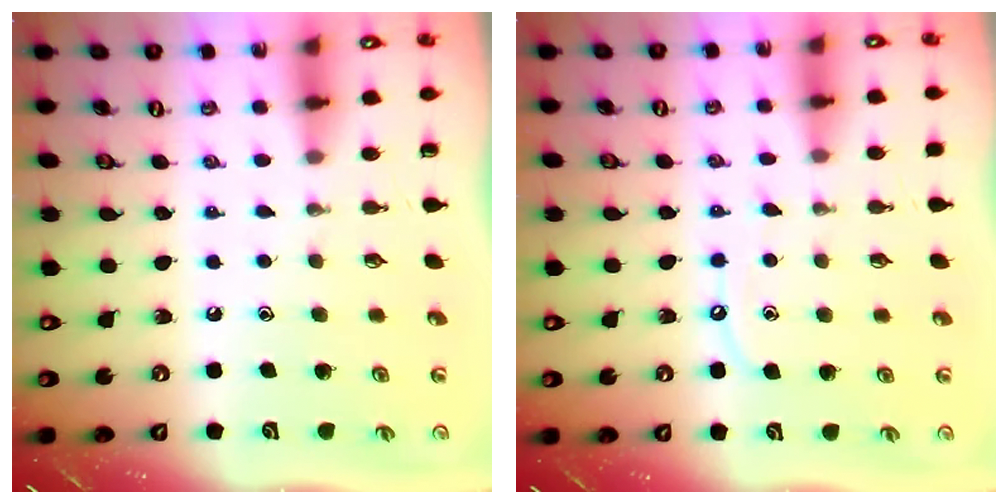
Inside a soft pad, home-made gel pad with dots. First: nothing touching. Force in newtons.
{"total": 6.8, "press": 6.8, "slide": 0.6}